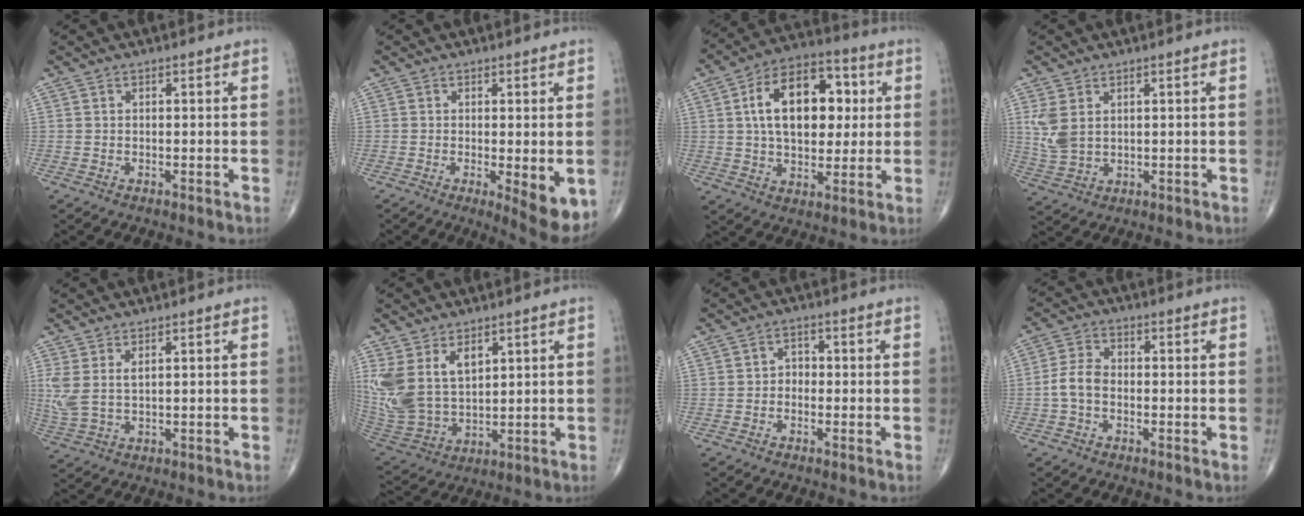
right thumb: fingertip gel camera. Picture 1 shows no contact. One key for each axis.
{"total": 7.4, "fx": -1.6, "fy": 2.0, "fz": 6.9, "tx": -0.092, "ty": -0.021, "tz": -0.019}
{"total": 17.9, "fx": 3.4, "fy": 10.9, "fz": 13.8, "tx": -0.188, "ty": 0.013, "tz": 0.051}
{"total": 5.7, "fx": 1.7, "fy": 3.7, "fz": 4.0, "tx": -0.090, "ty": -0.005, "tz": 0.046}
{"total": 5.2, "fx": 1.8, "fy": 2.3, "fz": 4.3, "tx": -0.116, "ty": -0.002, "tz": 0.047}
{"total": 13.9, "fx": 5.7, "fy": 8.5, "fz": 9.4, "tx": -0.198, "ty": -0.021, "tz": 0.134}
{"total": 2.2, "fx": -0.7, "fy": 1.8, "fz": 1.1, "tx": 0.000, "ty": 0.011, "tz": -0.022}
{"total": 5.4, "fx": -1.2, "fy": 3.6, "fz": 3.9, "tx": -0.078, "ty": 0.020, "tz": -0.032}